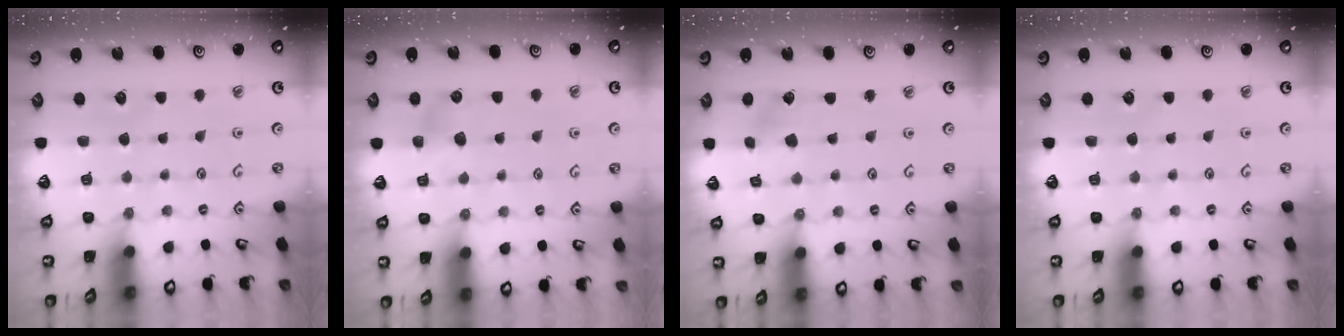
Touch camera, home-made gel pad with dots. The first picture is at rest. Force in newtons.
{"total": 4.4, "press": 4.3, "slide": 0.3}
{"total": 2.5, "press": 2.3, "slide": 0.8}
{"total": 0.0}